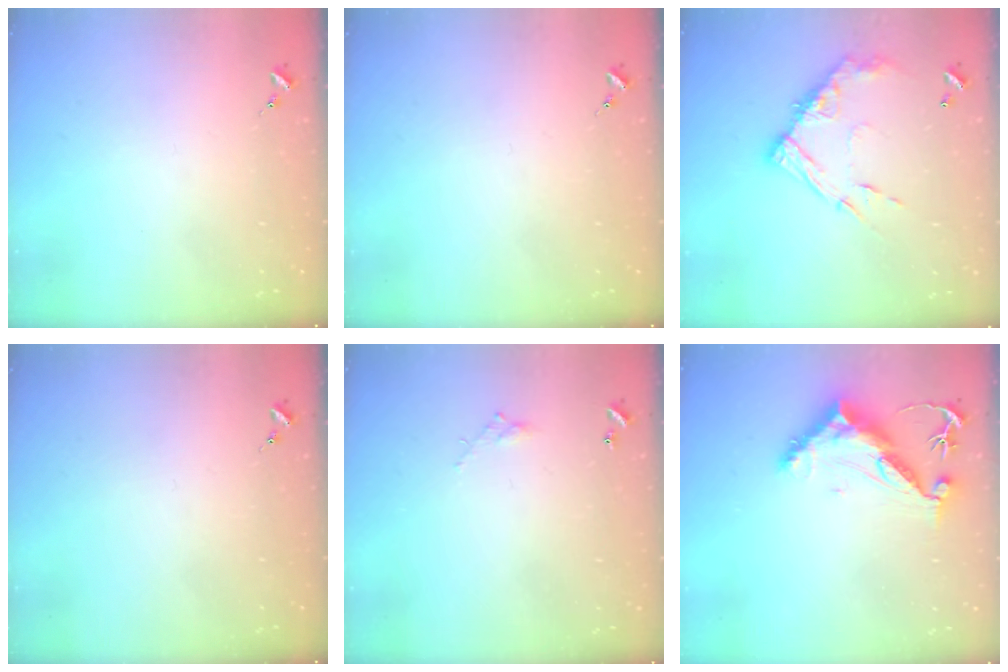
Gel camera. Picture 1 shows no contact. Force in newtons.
{"total": 0.0}
{"total": 14.5, "press": 14.4, "slide": 1.3}
{"total": 0.0}
{"total": 3.8, "press": 3.8, "slide": 0.2}
{"total": 11.7, "press": 11.7, "slide": 0.9}